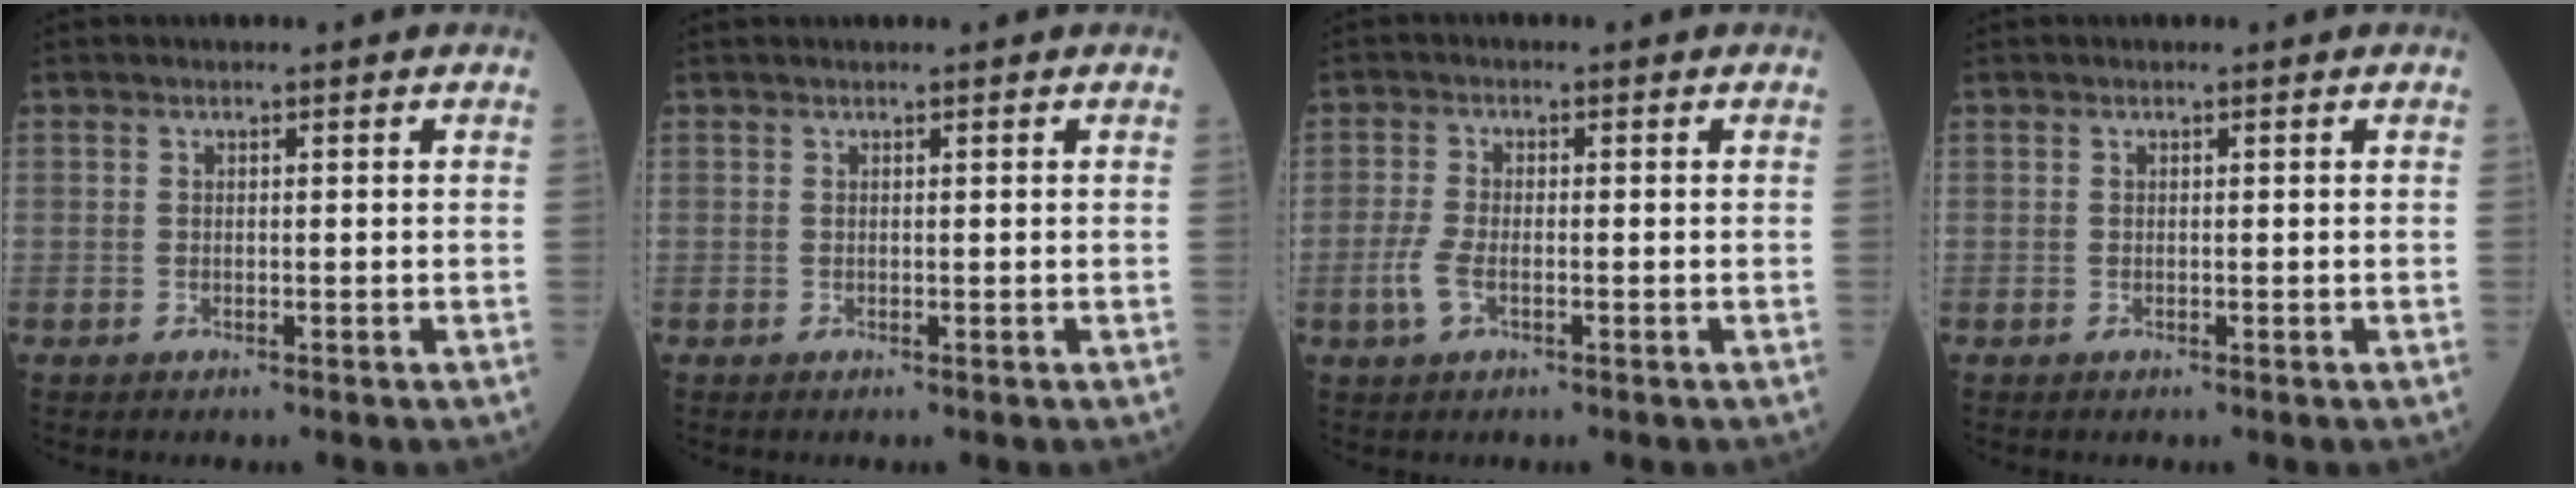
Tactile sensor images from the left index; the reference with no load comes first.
{"total": 0.0}
{"total": 3.5, "force": [-1.2, 1.4, 3.0], "torque": [-0.078, -0.003, -0.027]}
{"total": 0.0}